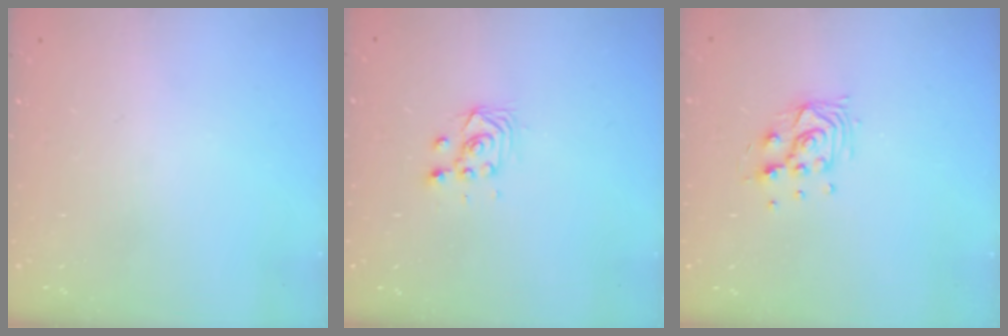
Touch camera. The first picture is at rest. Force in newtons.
{"total": 3.7, "press": 3.4, "slide": 1.4}
{"total": 9.0, "press": 8.9, "slide": 1.5}